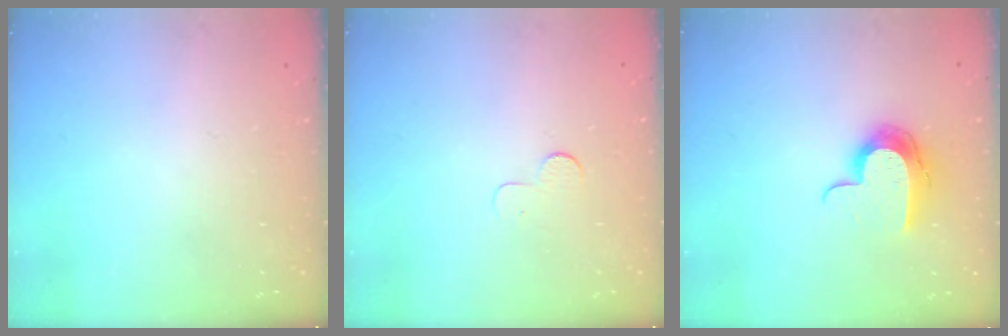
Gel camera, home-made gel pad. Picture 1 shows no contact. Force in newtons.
{"total": 2.9, "press": 2.9, "slide": 0.3}
{"total": 11.3, "press": 11.2, "slide": 0.7}